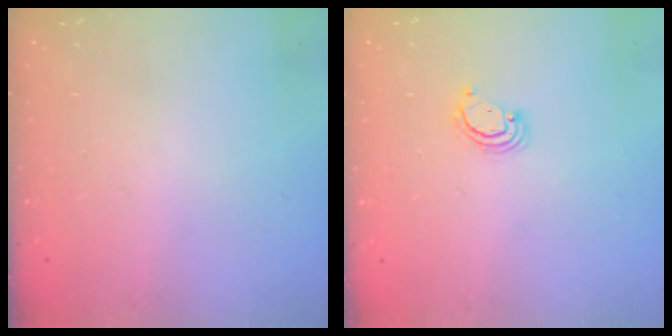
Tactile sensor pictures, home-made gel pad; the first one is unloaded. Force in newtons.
{"total": 2.6, "press": 2.6, "slide": 0.3}